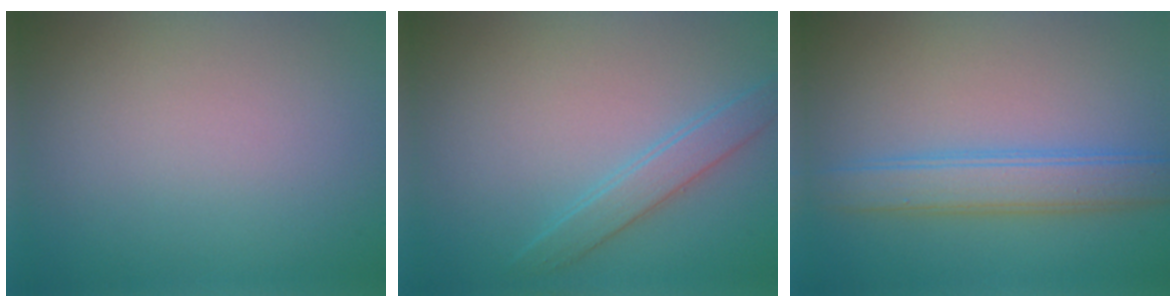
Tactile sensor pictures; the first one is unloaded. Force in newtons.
{"total": 2.2, "press": 2.1, "slide": 0.2}
{"total": 4.0, "press": 4.0, "slide": 0.1}